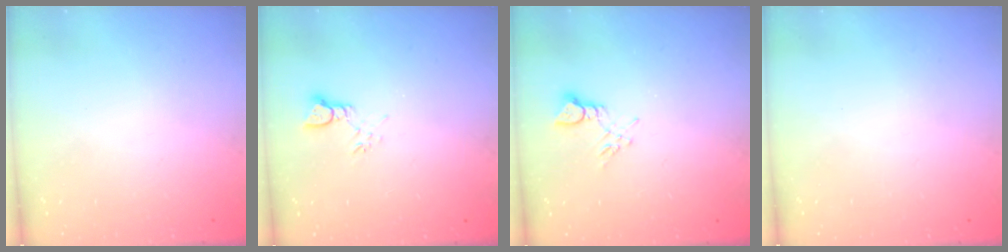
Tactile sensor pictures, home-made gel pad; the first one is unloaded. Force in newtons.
{"total": 2.6, "press": 2.6, "slide": 0.2}
{"total": 4.2, "press": 4.2, "slide": 0.5}
{"total": 0.0}